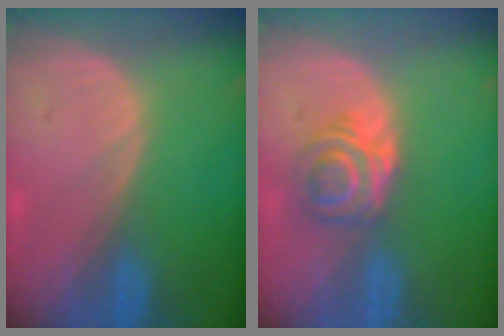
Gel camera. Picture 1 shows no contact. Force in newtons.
{"total": 6.2, "press": 5.1, "slide": 3.6}